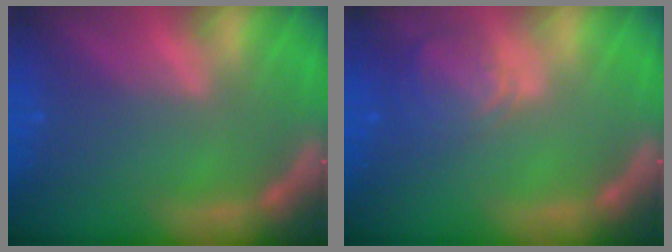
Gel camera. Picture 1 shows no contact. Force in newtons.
{"total": 4.0}